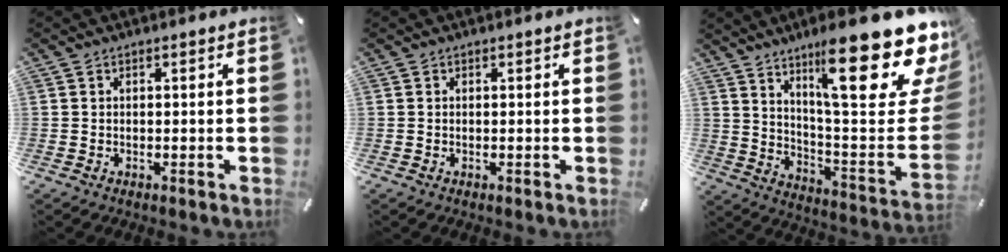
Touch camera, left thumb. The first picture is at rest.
{"total": 0.0}
{"total": 28.3, "force": [17.4, 8.1, 20.7], "torque": [-0.288, -0.123, 0.284]}